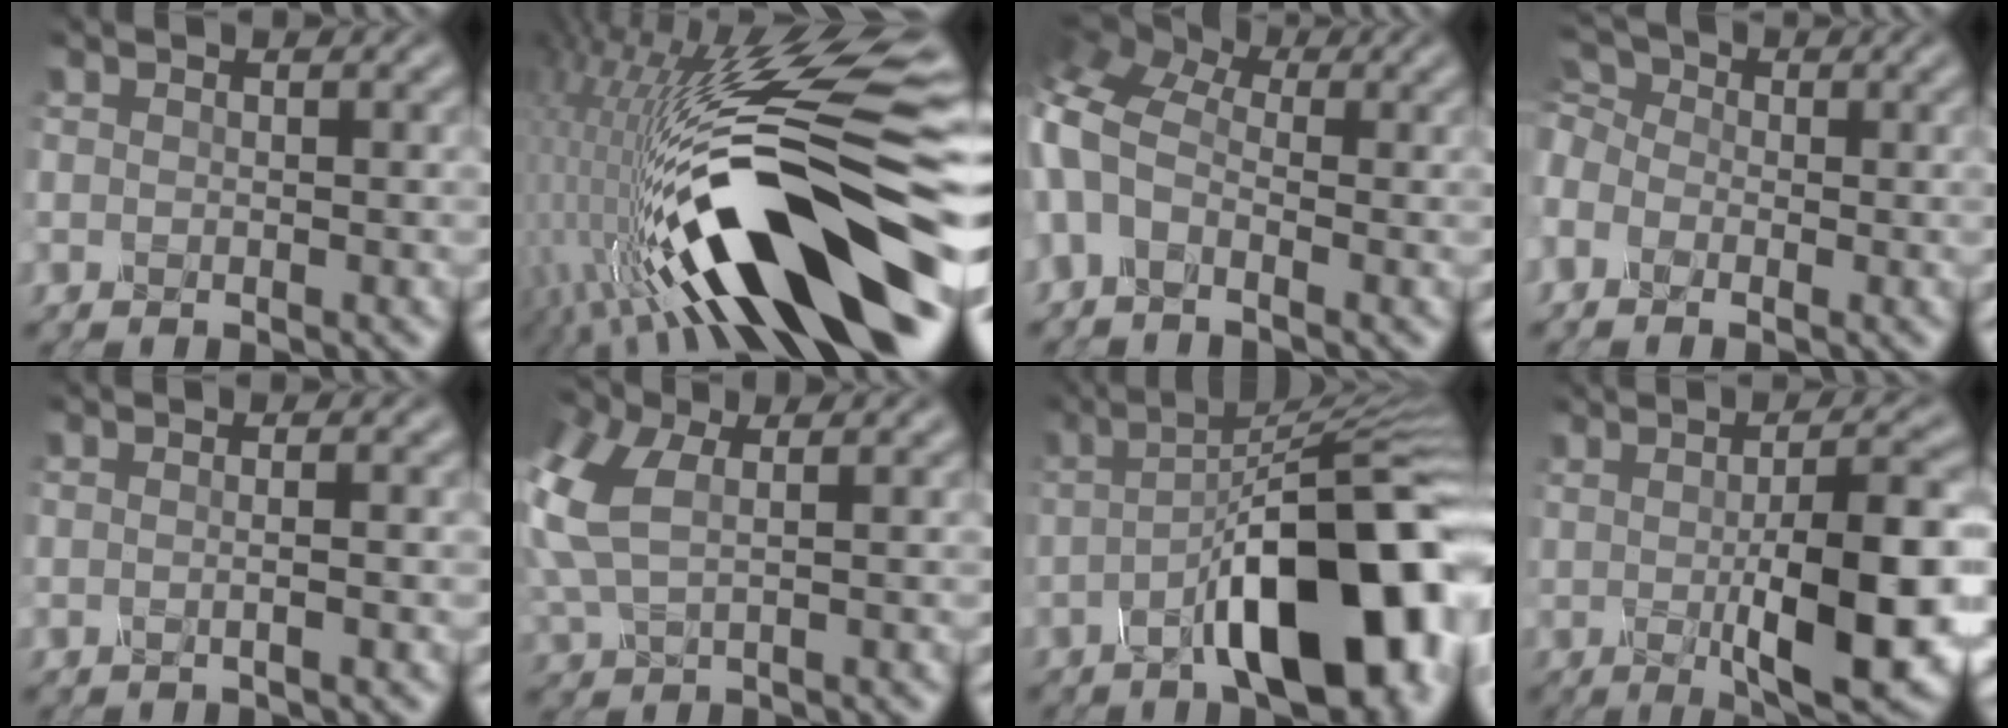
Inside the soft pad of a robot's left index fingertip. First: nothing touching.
{"total": 16.6, "force": [-3.0, 5.8, 15.3], "torque": [-0.262, 0.018, -0.051]}
{"total": 8.2, "force": [-0.6, 5.1, 6.3], "torque": [-0.164, 0.022, -0.031]}
{"total": 5.6, "force": [-0.8, 4.2, 3.6], "torque": [-0.095, 0.019, -0.023]}
{"total": 2.1, "force": [0.3, 0.9, 1.8], "torque": [-0.008, 0.000, -0.016]}
{"total": 6.3, "force": [1.6, 3.7, 4.8], "torque": [-0.148, 0.016, 0.035]}
{"total": 13.9, "force": [-3.2, 4.8, 12.6], "torque": [-0.150, 0.016, -0.054]}
{"total": 11.9, "force": [-0.5, 3.1, 11.4], "torque": [-0.145, -0.007, 0.000]}